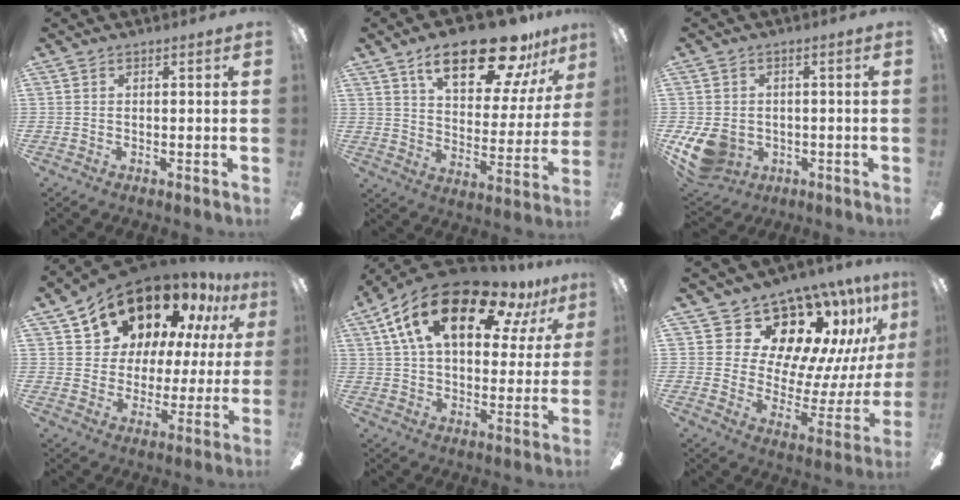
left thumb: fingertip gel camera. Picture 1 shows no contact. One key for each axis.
{"total": 22.3, "fx": 14.8, "fy": 8.7, "fz": 14.2, "tx": -0.221, "ty": -0.076, "tz": 0.245}
{"total": 9.6, "fx": -2.6, "fy": 7.7, "fz": 5.2, "tx": -0.130, "ty": 0.007, "tz": -0.045}
{"total": 19.4, "fx": 14.9, "fy": 10.0, "fz": 7.5, "tx": -0.133, "ty": -0.105, "tz": 0.272}
{"total": 23.0, "fx": 12.9, "fy": 10.5, "fz": 15.9, "tx": -0.276, "ty": -0.057, "tz": 0.214}
{"total": 16.6, "fx": 13.7, "fy": 7.3, "fz": 5.9, "tx": -0.084, "ty": -0.130, "tz": 0.245}